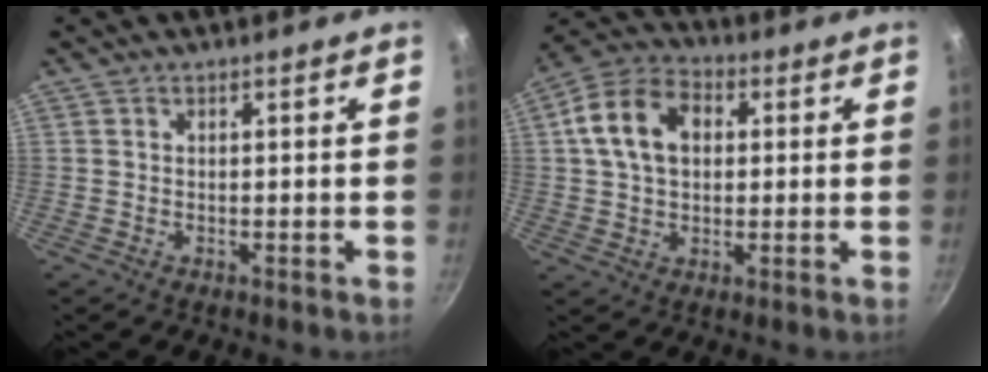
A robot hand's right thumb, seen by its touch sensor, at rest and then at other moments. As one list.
[{"total": 12.4, "force": [2.4, 8.7, 8.5], "torque": [-0.133, 0.019, 0.026]}]